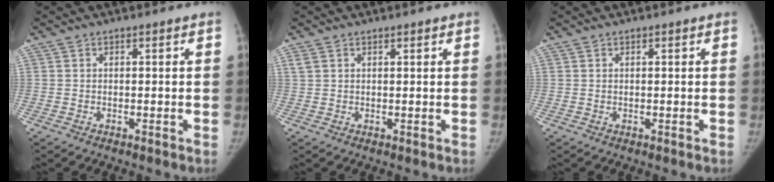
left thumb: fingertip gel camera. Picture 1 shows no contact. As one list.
[{"total": 1.9, "force": [1.3, 1.0, 0.9], "torque": [-0.011, 0.004, 0.025]}, {"total": 0.0}]